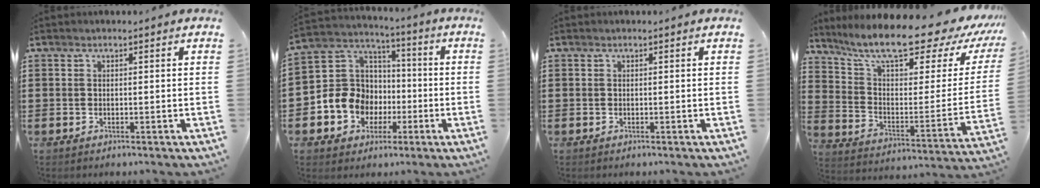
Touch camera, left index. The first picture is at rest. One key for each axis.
{"total": 9.6, "fx": -2.2, "fy": 8.9, "fz": 2.7, "tx": -0.099, "ty": 0.011, "tz": -0.038}
{"total": 0.0}
{"total": 13.5, "fx": 11.0, "fy": 2.2, "fz": 7.6, "tx": -0.157, "ty": -0.079, "tz": 0.183}